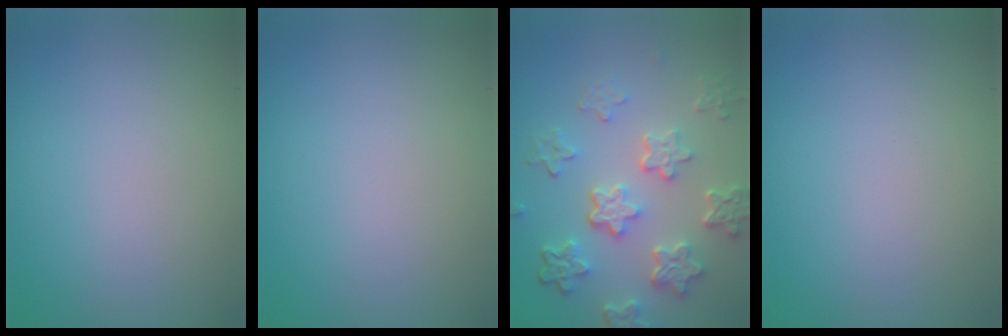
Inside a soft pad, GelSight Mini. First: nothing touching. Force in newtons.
{"total": 0.0}
{"total": 5.8, "press": 4.4, "slide": 3.8}
{"total": 0.0}